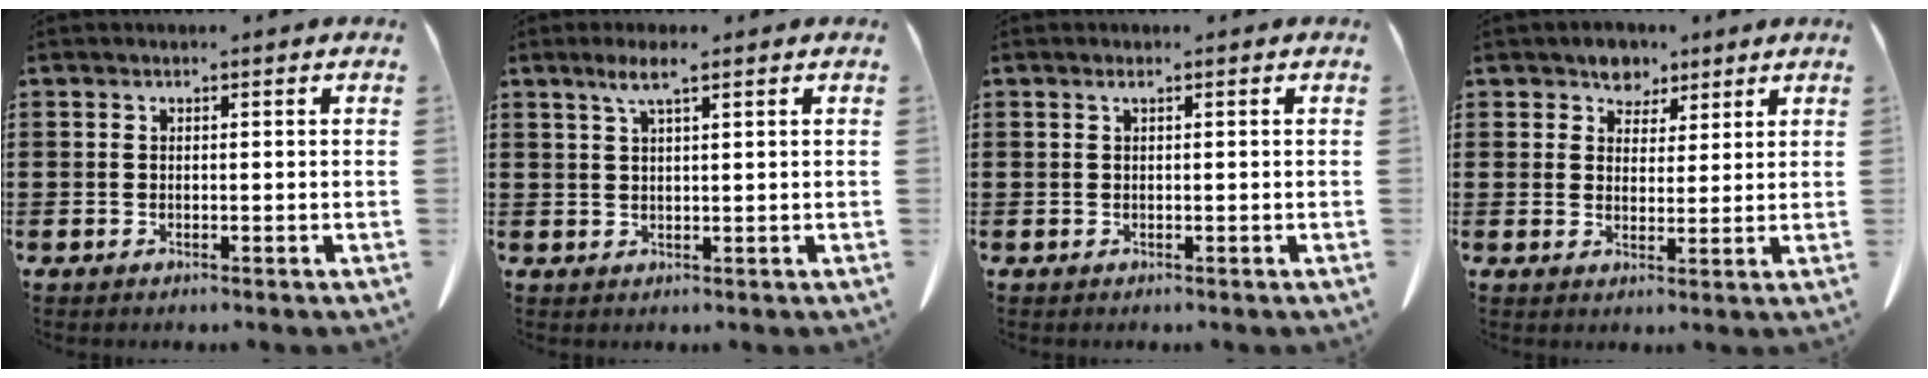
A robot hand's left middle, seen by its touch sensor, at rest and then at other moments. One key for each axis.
{"total": 3.4, "fx": 2.0, "fy": 0.4, "fz": 2.7, "tx": -0.058, "ty": 0.004, "tz": 0.034}
{"total": 0.6, "fx": 0.2, "fy": 0.0, "fz": 0.5, "tx": -0.010, "ty": 0.000, "tz": 0.005}
{"total": 4.3, "fx": 3.3, "fy": 2.8, "fz": 0.3, "tx": -0.026, "ty": 0.006, "tz": 0.060}